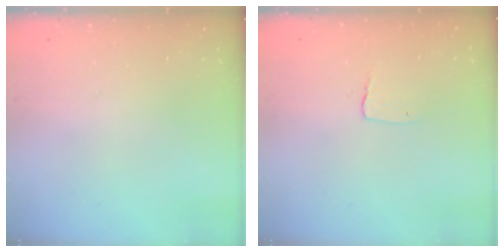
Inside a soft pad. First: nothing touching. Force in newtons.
{"total": 2.9, "press": 2.9, "slide": 0.2}